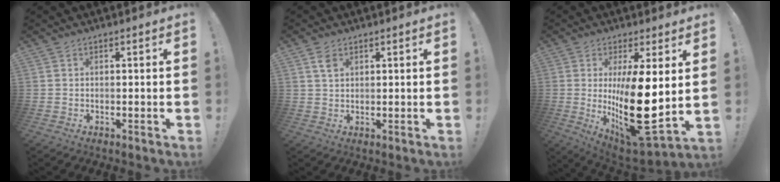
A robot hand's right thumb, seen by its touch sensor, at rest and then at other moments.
{"total": 2.9, "force": [1.5, 1.7, 1.8], "torque": [-0.024, -0.005, 0.026]}
{"total": 21.6, "force": [1.5, 8.3, 20.0], "torque": [-0.317, -0.049, 0.035]}